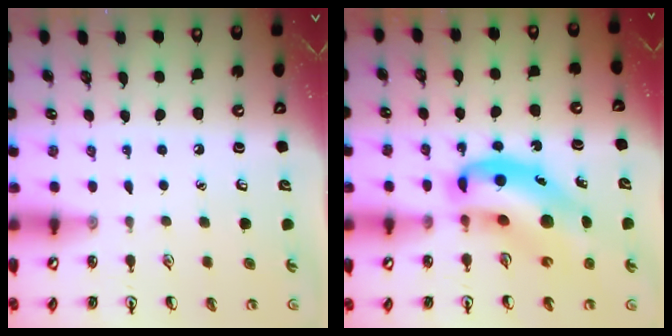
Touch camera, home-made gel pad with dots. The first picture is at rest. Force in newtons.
{"total": 14.3, "press": 13.8, "slide": 3.8}